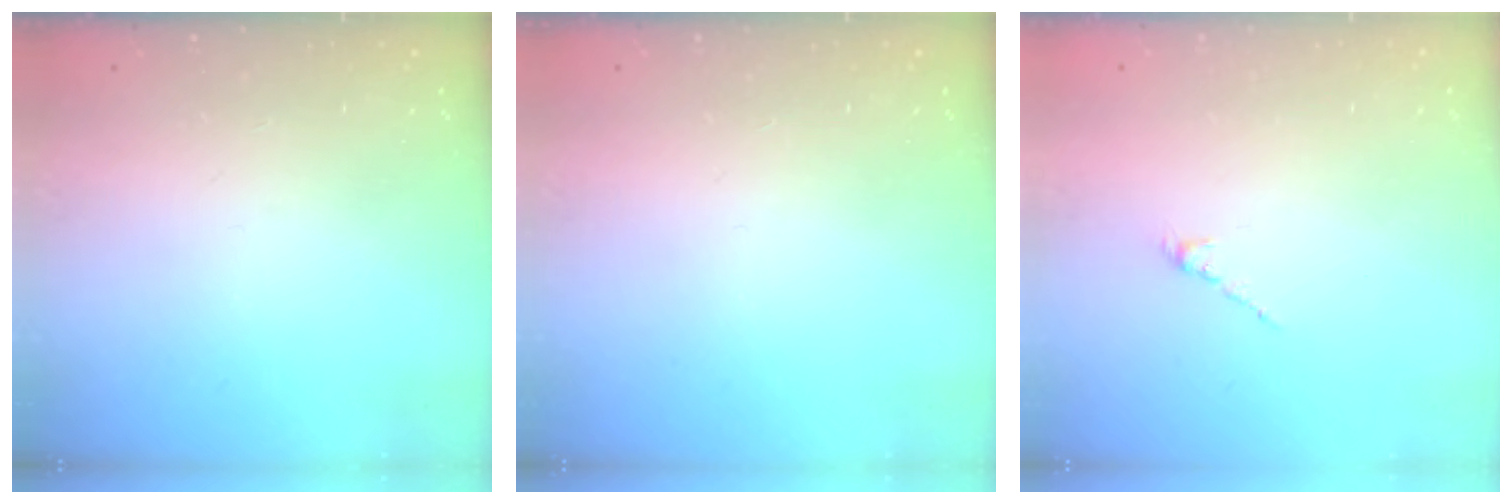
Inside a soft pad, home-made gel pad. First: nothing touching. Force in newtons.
{"total": 0.0}
{"total": 1.3, "press": 1.2, "slide": 0.5}